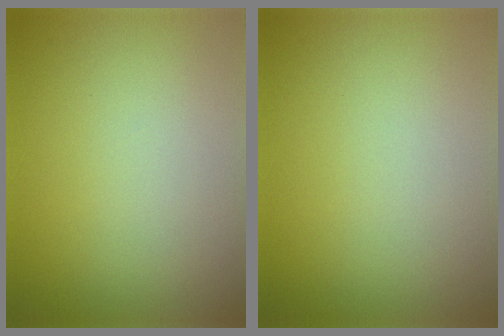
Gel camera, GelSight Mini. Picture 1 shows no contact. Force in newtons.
{"total": 0.0}